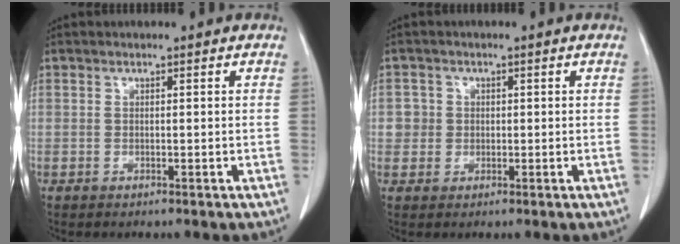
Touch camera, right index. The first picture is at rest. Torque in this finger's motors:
{"motor_torque": [0.05, 0.03, 0.01, 0.01]}